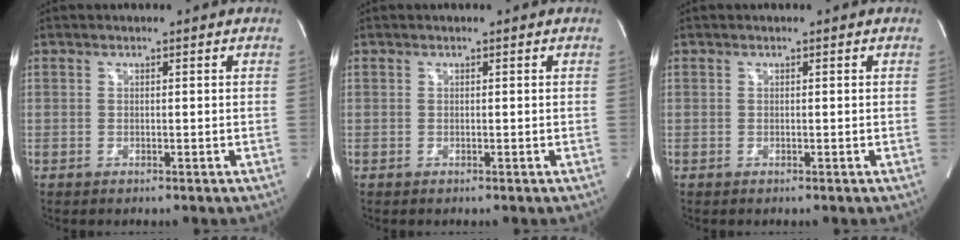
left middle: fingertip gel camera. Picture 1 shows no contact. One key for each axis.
{"total": 0.0}
{"total": 0.0}